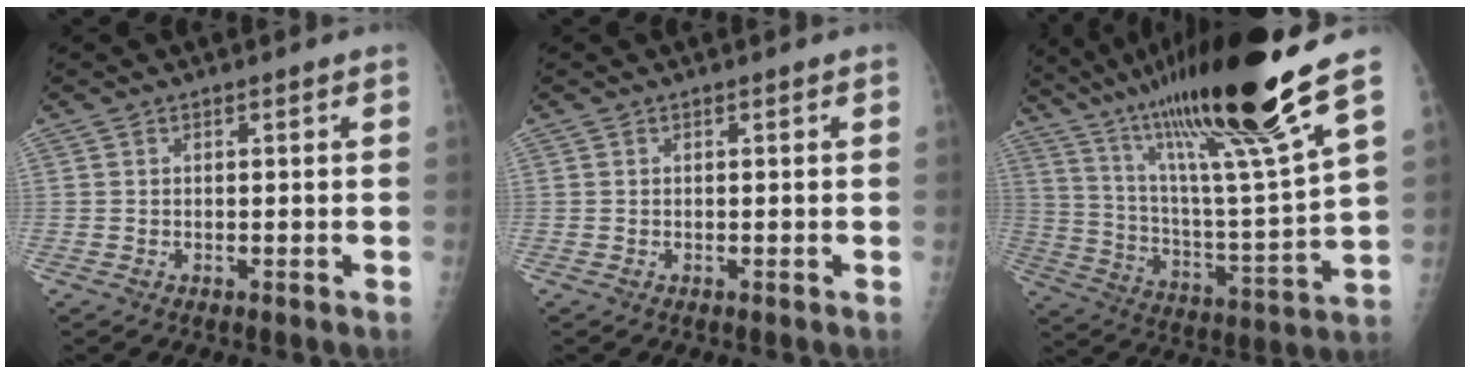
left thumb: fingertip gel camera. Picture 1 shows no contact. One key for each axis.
{"total": 0.0}
{"total": 28.3, "fx": 18.6, "fy": 2.5, "fz": 21.2, "tx": -0.353, "ty": -0.060, "tz": 0.328}